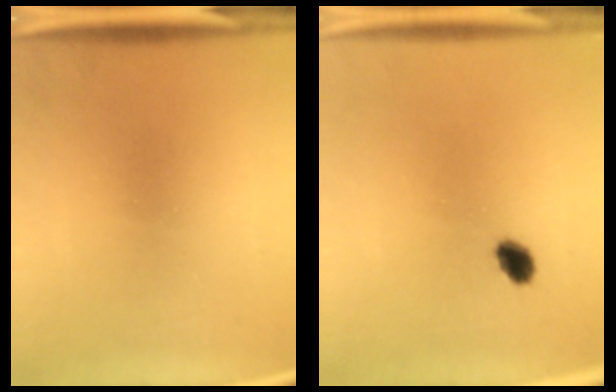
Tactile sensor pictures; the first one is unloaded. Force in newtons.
{"total": 3.1}